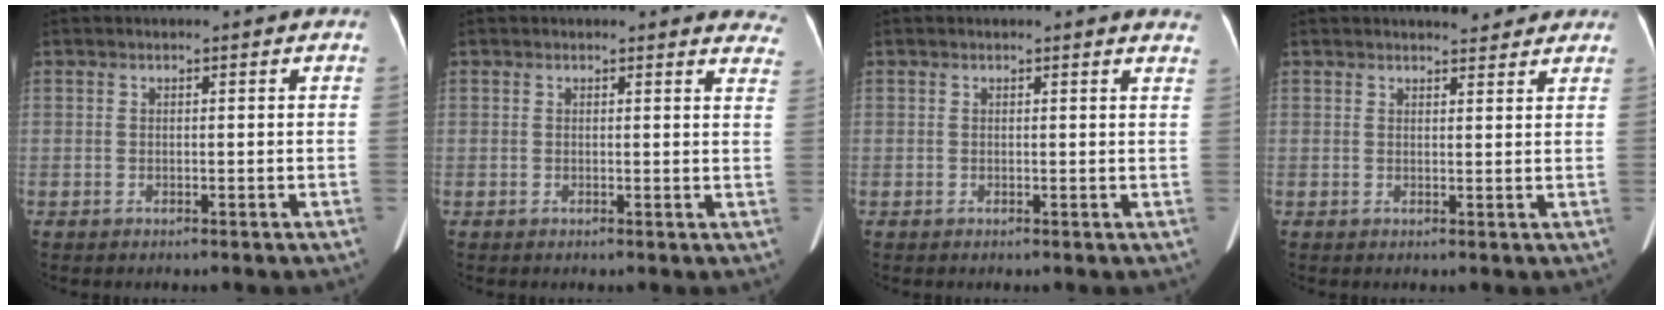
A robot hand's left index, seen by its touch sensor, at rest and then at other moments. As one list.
[{"total": 7.2, "force": [6.9, 1.7, 0.7], "torque": [0.031, -0.024, 0.033]}, {"total": 3.6, "force": [3.6, 0.4, 0.7], "torque": [-0.006, -0.013, 0.014]}, {"total": 4.8, "force": [4.4, 1.2, 1.4], "torque": [-0.016, 0.007, 0.049]}]